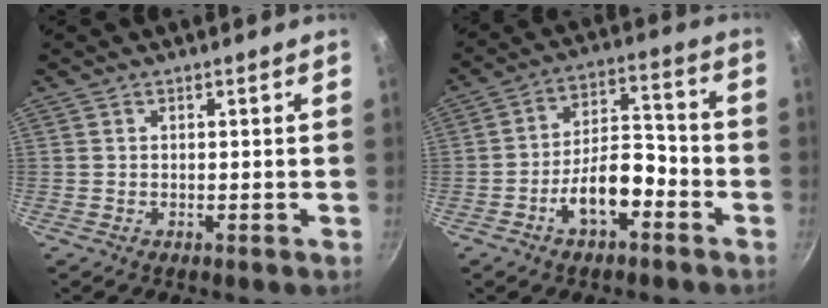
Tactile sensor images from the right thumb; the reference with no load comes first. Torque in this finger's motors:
{"motor_torque": [1.50, 0.94, 1.12, -0.76, 0.18]}